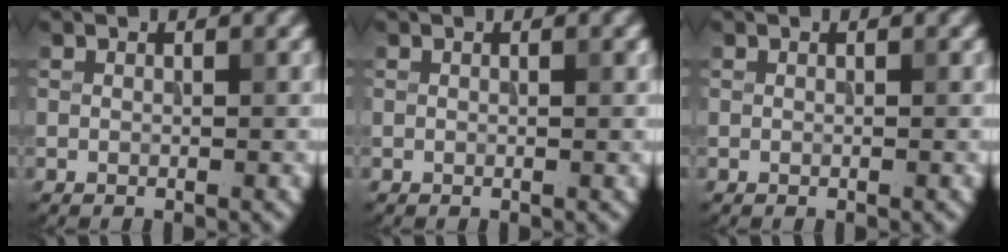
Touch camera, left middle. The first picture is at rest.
{"total": 0.0}
{"total": 0.0}